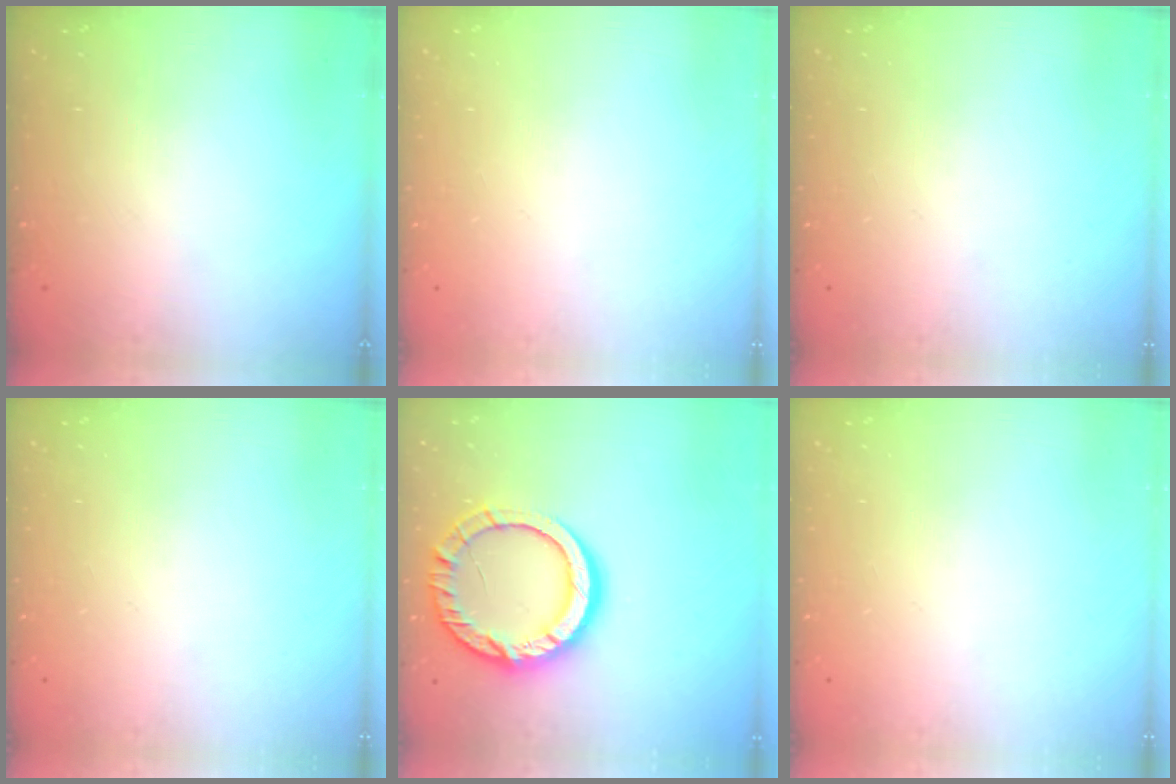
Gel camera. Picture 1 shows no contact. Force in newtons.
{"total": 0.0}
{"total": 0.0}
{"total": 0.0}
{"total": 14.7, "press": 14.7, "slide": 1.0}
{"total": 0.0}